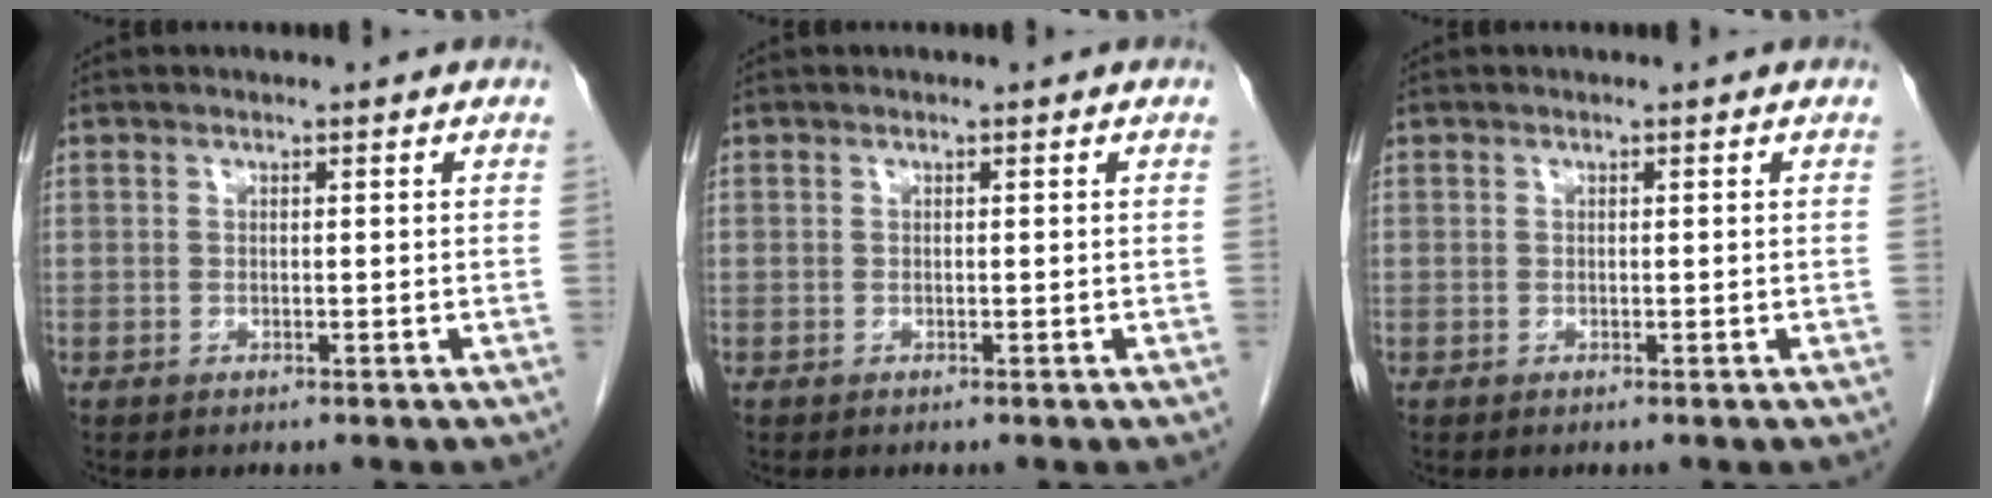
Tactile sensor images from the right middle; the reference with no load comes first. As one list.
[{"total": 0.0}, {"total": 0.0}]